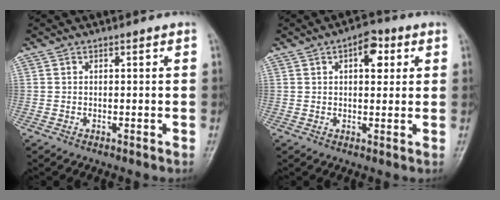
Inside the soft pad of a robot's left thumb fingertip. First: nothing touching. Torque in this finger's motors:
{"motor_torque": [-0.09, 0.02, -0.21, 0.01, 0.09]}